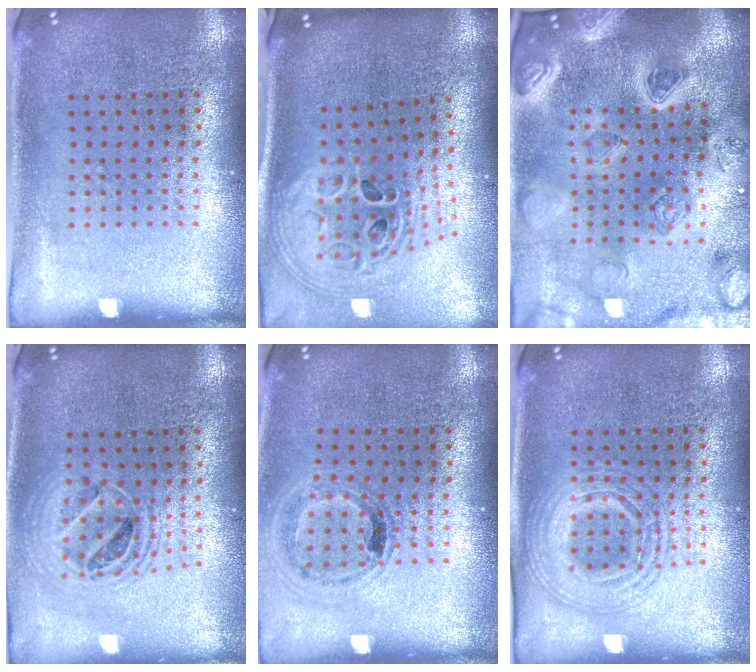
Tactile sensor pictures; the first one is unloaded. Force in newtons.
{"total": 2.5, "press": 1.8, "slide": 1.7}
{"total": 4.2, "press": 3.7, "slide": 1.8}
{"total": 1.7, "press": 1.4, "slide": 0.9}
{"total": 0.9, "press": 0.9, "slide": 0.1}
{"total": 2.1, "press": 2.0, "slide": 0.3}